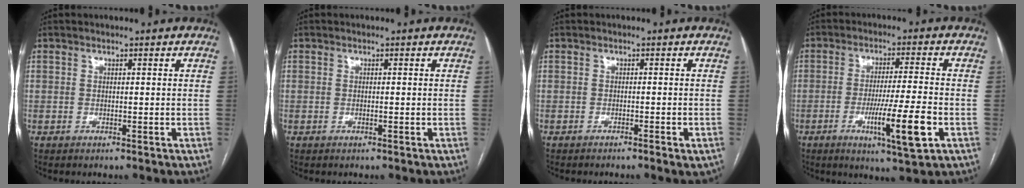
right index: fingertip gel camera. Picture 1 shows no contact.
{"total": 0.0}
{"total": 2.1, "force": [-1.4, 0.2, 1.6], "torque": [-0.017, -0.001, -0.016]}
{"total": 10.0, "force": [-3.5, -0.2, 9.4], "torque": [-0.156, -0.021, -0.059]}